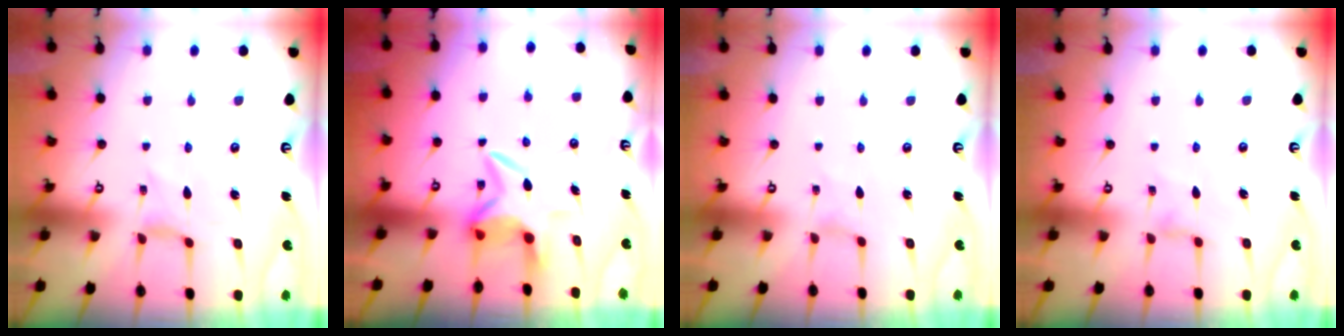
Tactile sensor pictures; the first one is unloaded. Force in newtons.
{"total": 7.0, "press": 7.0, "slide": 0.9}
{"total": 0.0}
{"total": 2.5, "press": 2.4, "slide": 0.4}